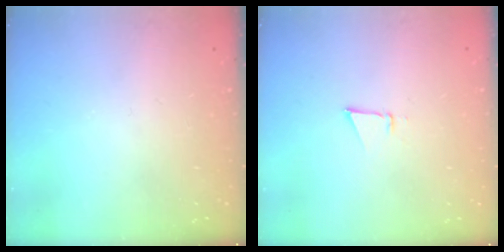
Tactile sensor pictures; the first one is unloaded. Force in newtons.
{"total": 2.7, "press": 2.6, "slide": 0.8}